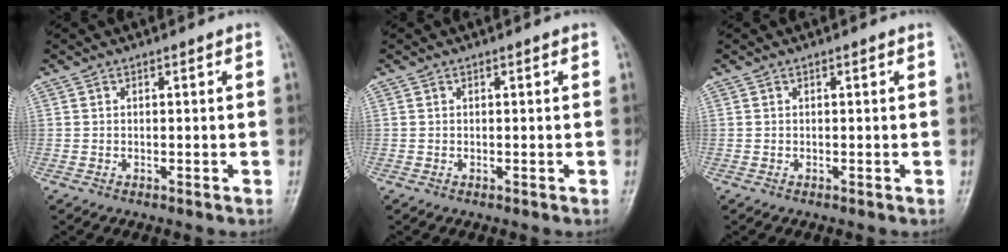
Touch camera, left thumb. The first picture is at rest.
{"total": 0.0}
{"total": 0.0}